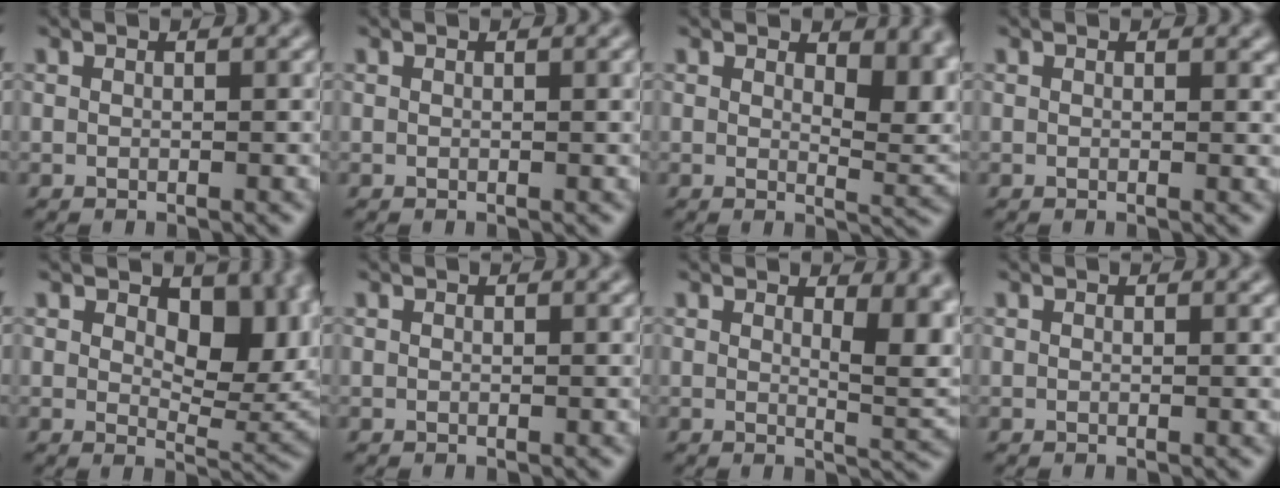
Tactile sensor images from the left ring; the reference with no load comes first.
{"total": 0.7, "force": [0.2, 0.1, 0.6], "torque": [-0.007, 0.002, 0.002]}
{"total": 5.0, "force": [2.1, 2.4, 3.8], "torque": [-0.041, -0.009, 0.033]}
{"total": 0.5, "force": [0.2, 0.3, 0.3], "torque": [-0.003, -0.004, 0.002]}
{"total": 8.7, "force": [2.4, 4.8, 6.9], "torque": [-0.099, -0.011, 0.039]}
{"total": 0.0}
{"total": 5.9, "force": [1.9, 2.2, 5.2], "torque": [-0.054, -0.008, 0.034]}
{"total": 0.0}